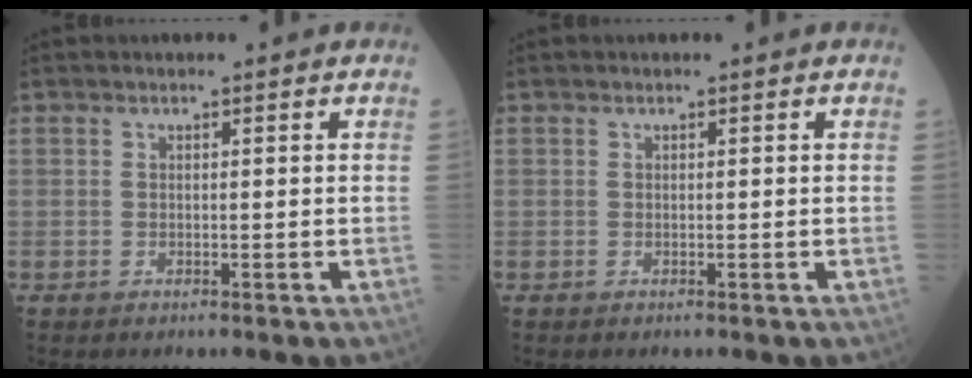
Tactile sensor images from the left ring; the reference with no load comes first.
{"total": 0.0}